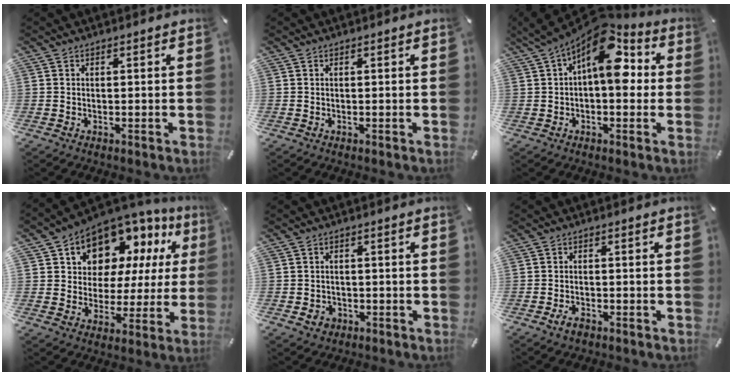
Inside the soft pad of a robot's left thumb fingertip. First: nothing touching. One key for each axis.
{"total": 0.0}
{"total": 14.6, "fx": 5.1, "fy": 7.3, "fz": 11.5, "tx": -0.179, "ty": -0.037, "tz": 0.086}
{"total": 11.3, "fx": 8.5, "fy": 7.1, "fz": 2.5, "tx": -0.061, "ty": -0.082, "tz": 0.157}
{"total": 3.0, "fx": -1.2, "fy": 2.5, "fz": 1.0, "tx": -0.017, "ty": 0.005, "tz": -0.024}
{"total": 2.7, "fx": -1.7, "fy": 1.5, "fz": 1.6, "tx": -0.035, "ty": 0.005, "tz": -0.033}